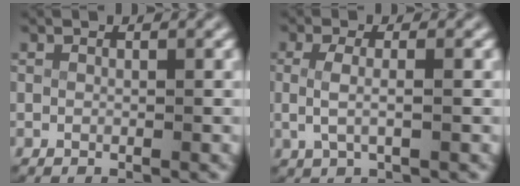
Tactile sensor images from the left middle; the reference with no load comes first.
{"total": 2.6, "force": [-0.1, 1.1, 2.4], "torque": [-0.063, -0.008, 0.005]}